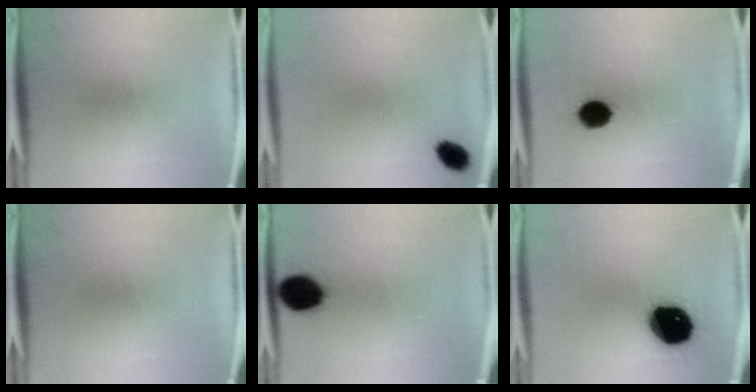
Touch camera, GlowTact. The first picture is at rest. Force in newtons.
{"total": 4.3}
{"total": 7.2}
{"total": 0.0}
{"total": 11.2}
{"total": 19.1}